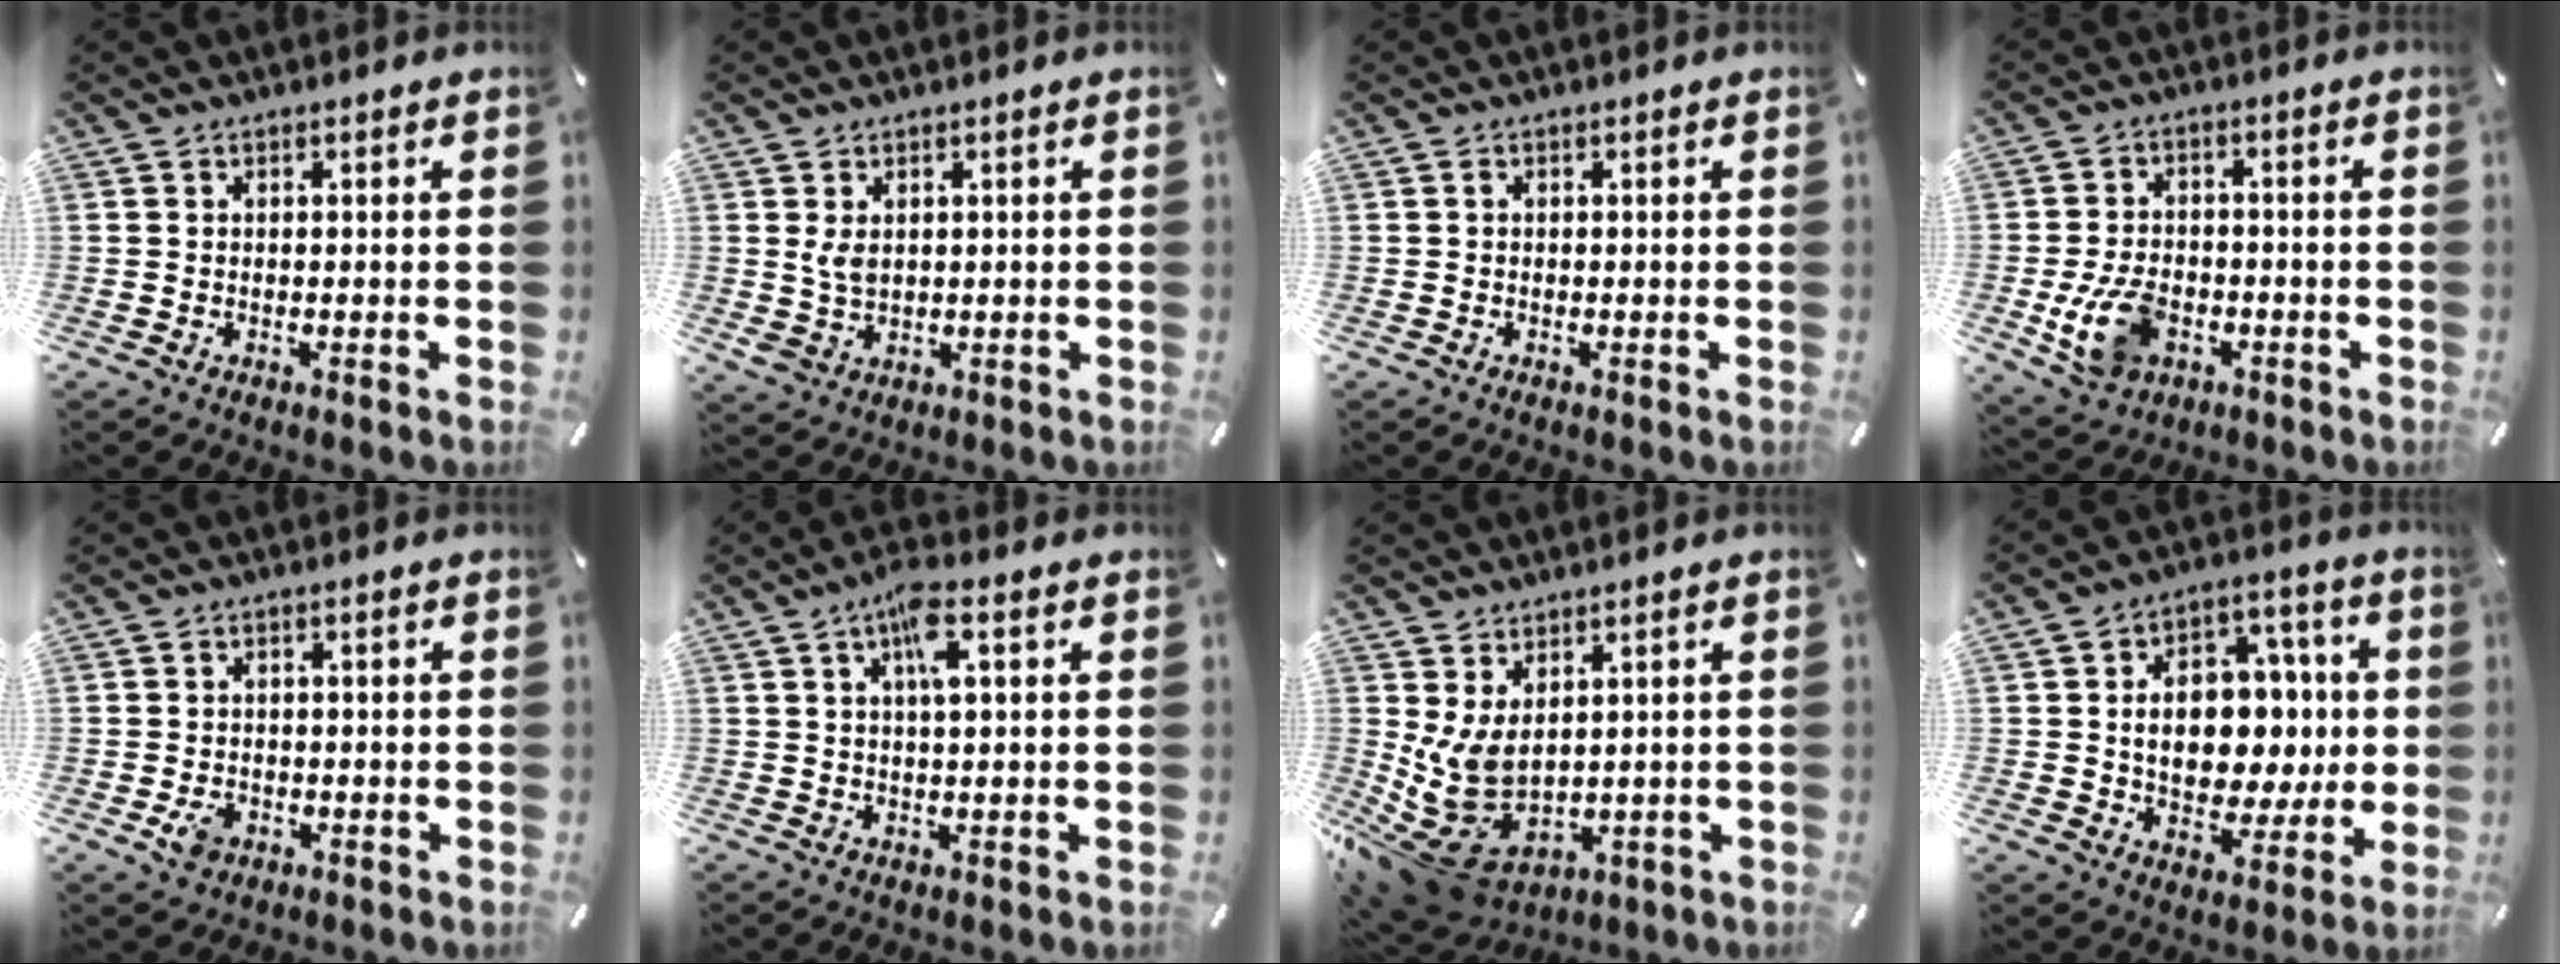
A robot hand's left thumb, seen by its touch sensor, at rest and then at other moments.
{"total": 4.6, "force": [1.2, 3.4, 2.7], "torque": [-0.069, -0.005, 0.023]}
{"total": 0.0}
{"total": 10.3, "force": [-3.0, 7.2, 6.7], "torque": [-0.140, 0.006, -0.053]}
{"total": 3.7, "force": [-1.5, 2.8, 1.9], "torque": [-0.037, -0.001, -0.029]}
{"total": 6.3, "force": [2.2, 1.5, 5.7], "torque": [-0.108, 0.003, 0.033]}
{"total": 10.5, "force": [0.1, 8.1, 6.7], "torque": [-0.171, -0.022, 0.013]}
{"total": 14.1, "force": [0.2, 11.0, 8.9], "torque": [-0.129, 0.000, 0.015]}